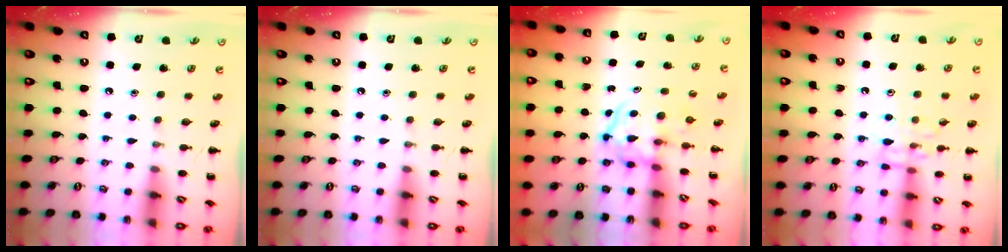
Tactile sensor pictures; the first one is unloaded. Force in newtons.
{"total": 0.0}
{"total": 3.8, "press": 3.8, "slide": 0.4}
{"total": 10.4, "press": 10.3, "slide": 0.7}